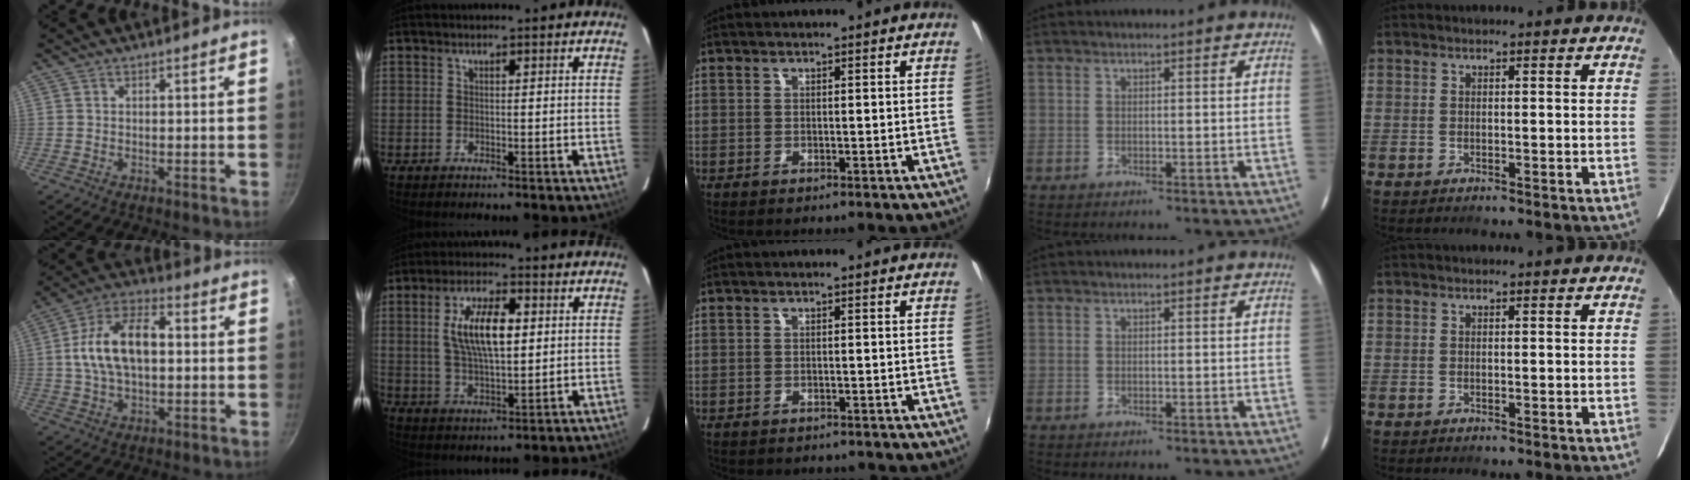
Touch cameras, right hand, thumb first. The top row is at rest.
{"thumb": {"total": 15.1, "force": [1.1, 8.7, 12.3], "torque": [-0.204, 0.030, 0.007]}, "index": {"total": 10.9, "force": [2.1, 4.3, 9.8], "torque": [-0.184, 0.008, 0.042]}, "middle": {"total": 3.6, "force": [-3.3, 1.1, 1.1], "torque": [-0.028, -0.013, -0.045]}}